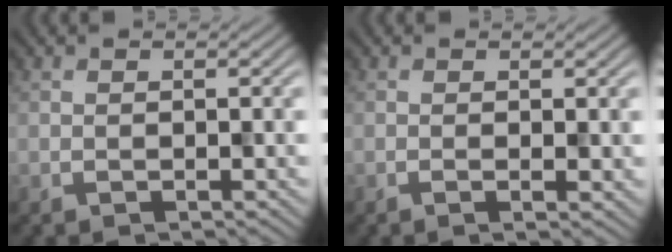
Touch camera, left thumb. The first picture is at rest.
{"total": 0.9, "force": [-0.1, 0.2, 0.9], "torque": [-0.009, 0.000, -0.003]}